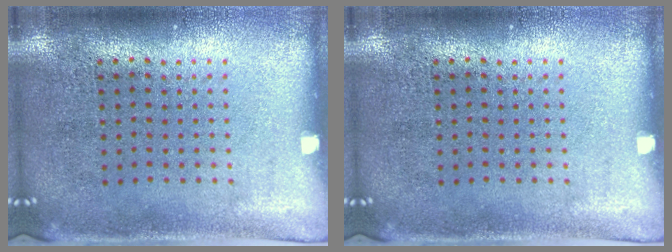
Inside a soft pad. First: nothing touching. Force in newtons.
{"total": 0.0}